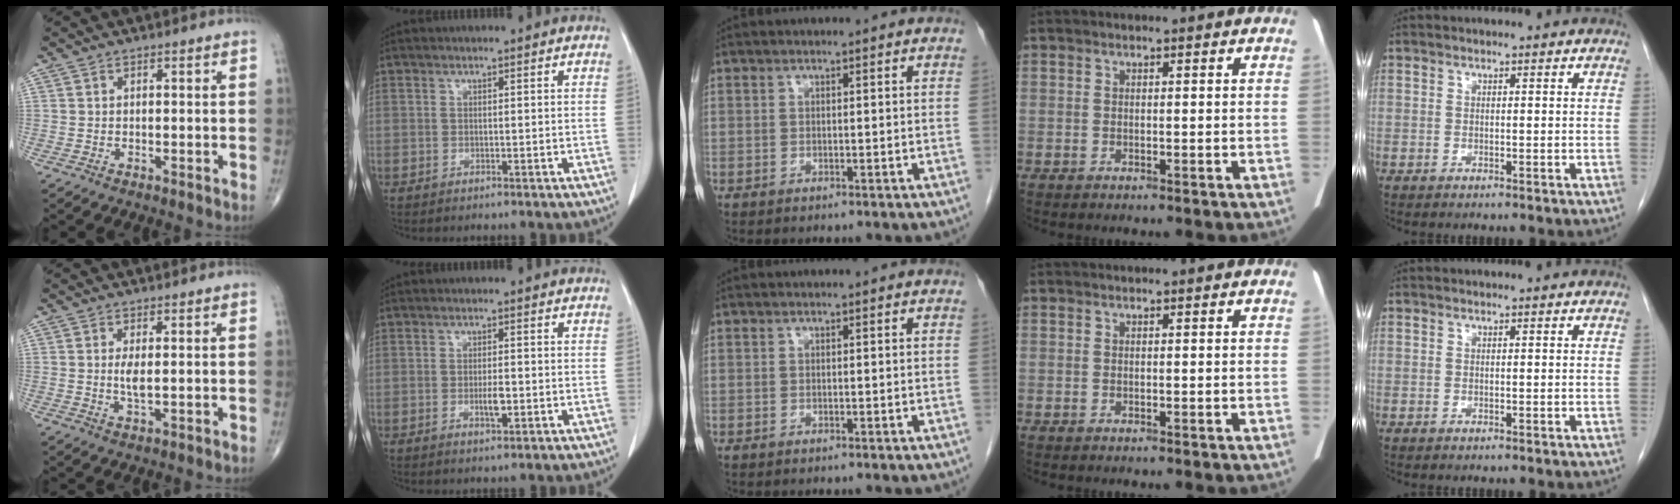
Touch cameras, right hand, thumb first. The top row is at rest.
{"thumb": {"total": 2.7, "force": [0.2, 0.7, 2.6], "torque": [-0.058, -0.007, 0.007]}, "index": {"total": 2.6, "force": [-0.7, 0.7, 2.5], "torque": [-0.046, -0.001, -0.009]}}